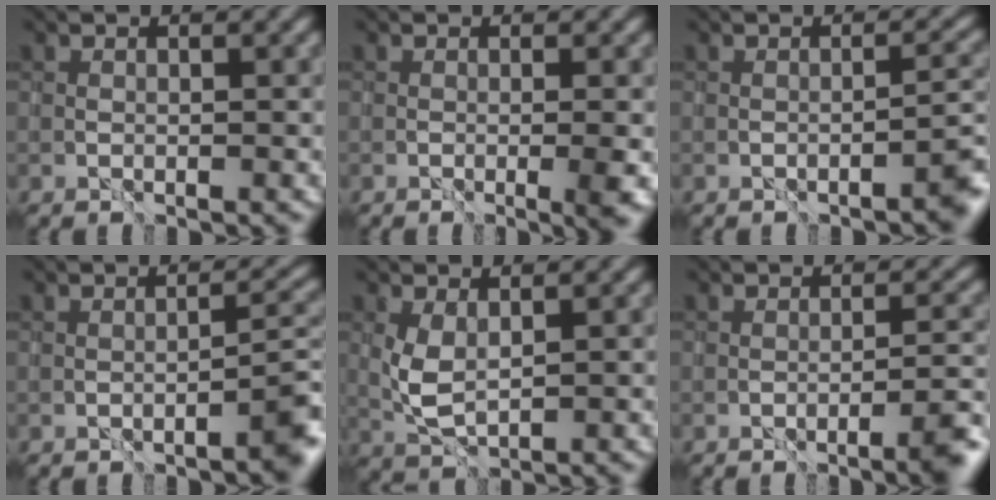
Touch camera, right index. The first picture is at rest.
{"total": 2.2, "force": [-0.2, 0.3, 2.2], "torque": [-0.031, -0.009, 0.001]}
{"total": 2.2, "force": [-1.5, 0.1, 1.6], "torque": [-0.020, 0.009, -0.024]}
{"total": 2.6, "force": [-1.6, 0.1, 2.1], "torque": [-0.027, 0.011, -0.026]}
{"total": 2.7, "force": [0.9, 1.5, 2.1], "torque": [-0.055, -0.001, 0.023]}
{"total": 3.3, "force": [-1.8, 0.4, 2.7], "torque": [-0.033, 0.004, -0.028]}